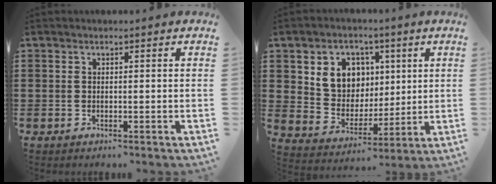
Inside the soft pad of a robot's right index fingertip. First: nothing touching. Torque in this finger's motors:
{"motor_torque": [0.85, 0.45, 0.46, 0.10]}